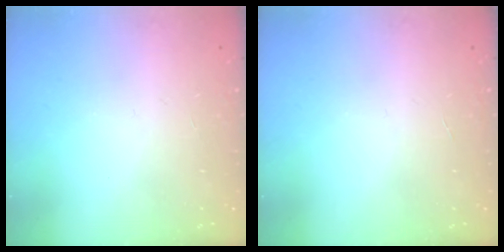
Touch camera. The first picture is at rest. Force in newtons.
{"total": 0.0}